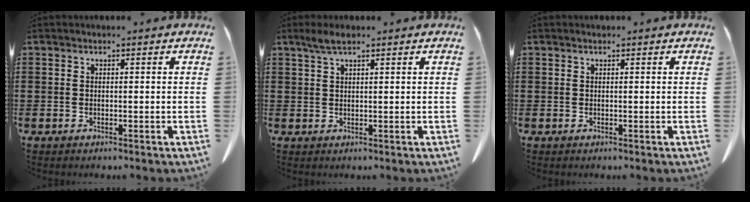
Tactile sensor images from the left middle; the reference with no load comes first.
{"total": 2.4, "force": [1.6, 0.4, 1.8], "torque": [-0.038, 0.001, 0.028]}
{"total": 0.0}